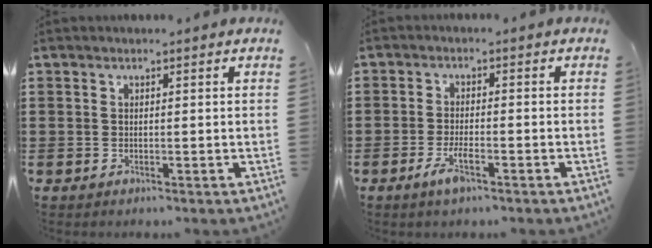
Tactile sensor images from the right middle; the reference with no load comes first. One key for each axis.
{"total": 3.9, "fx": -2.1, "fy": 1.0, "fz": 3.2, "tx": -0.071, "ty": -0.003, "tz": -0.043}